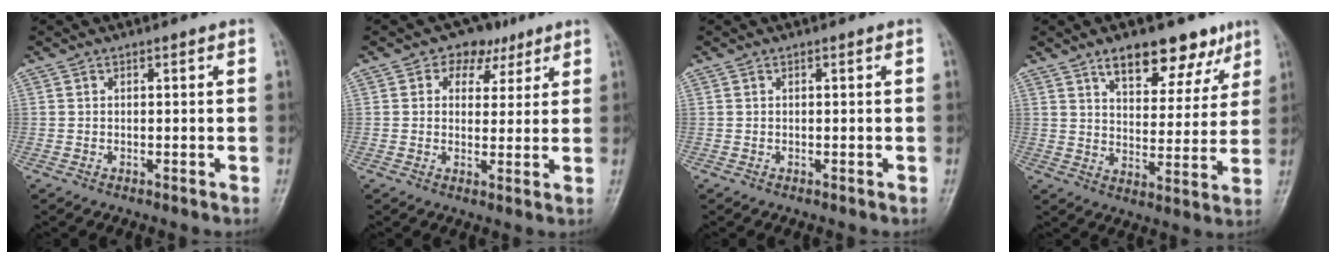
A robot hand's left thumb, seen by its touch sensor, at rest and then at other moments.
{"total": 6.1, "force": [3.2, 4.8, 2.0], "torque": [0.010, -0.005, 0.043]}
{"total": 0.0}
{"total": 13.3, "force": [8.6, 6.7, 7.6], "torque": [-0.059, -0.043, 0.129]}